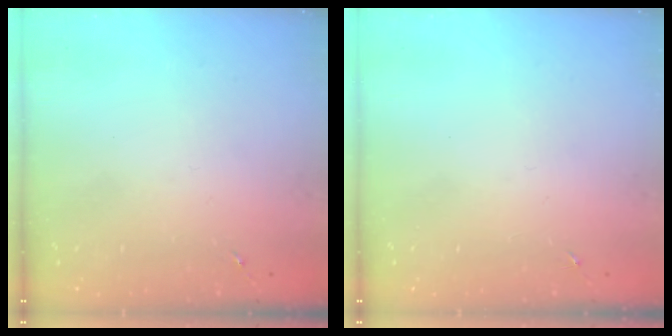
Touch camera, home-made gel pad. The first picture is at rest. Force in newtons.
{"total": 0.0}